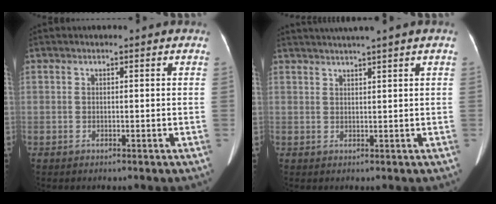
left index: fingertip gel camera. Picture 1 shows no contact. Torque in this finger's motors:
{"motor_torque": [0.51, -1.63, 0.11, -0.01]}